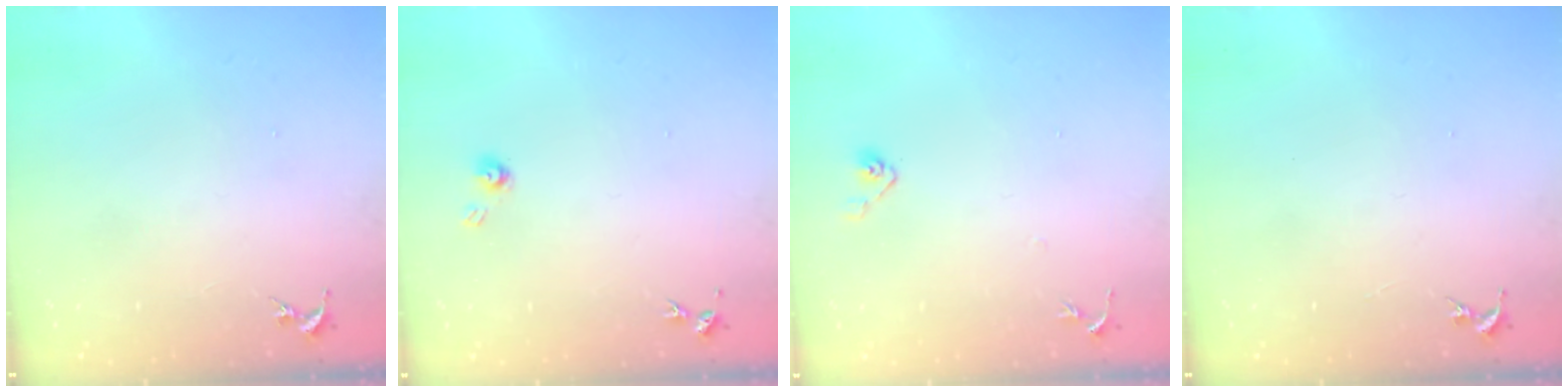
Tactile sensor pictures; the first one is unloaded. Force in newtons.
{"total": 4.0, "press": 4.0, "slide": 0.3}
{"total": 4.5, "press": 4.4, "slide": 0.8}
{"total": 0.0}